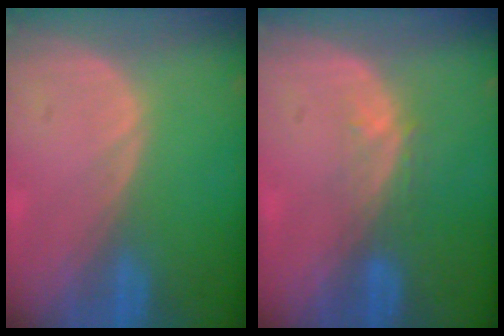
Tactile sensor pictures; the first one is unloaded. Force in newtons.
{"total": 2.9, "press": 2.4, "slide": 1.7}